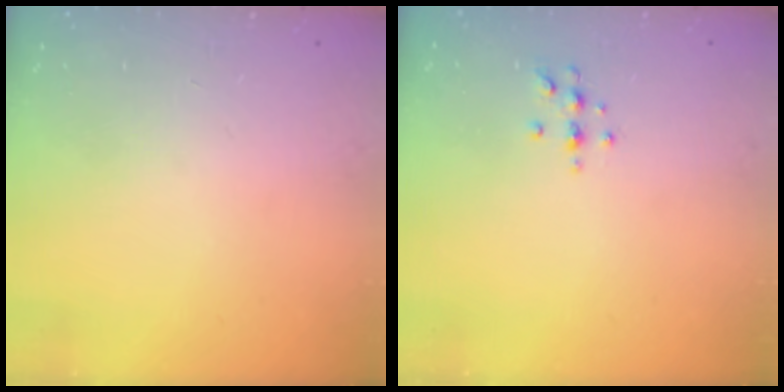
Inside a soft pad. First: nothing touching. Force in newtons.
{"total": 5.1, "press": 4.8, "slide": 1.8}